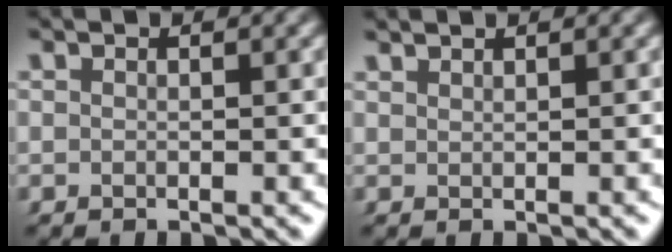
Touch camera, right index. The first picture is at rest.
{"total": 1.0, "force": [1.0, -0.1, 0.3], "torque": [-0.003, 0.001, 0.021]}